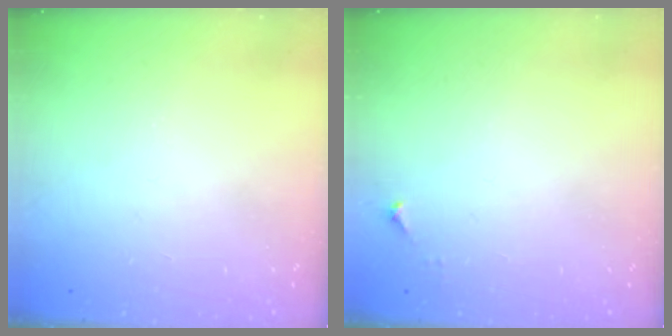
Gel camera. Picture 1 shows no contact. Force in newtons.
{"total": 3.4, "press": 3.3, "slide": 0.5}